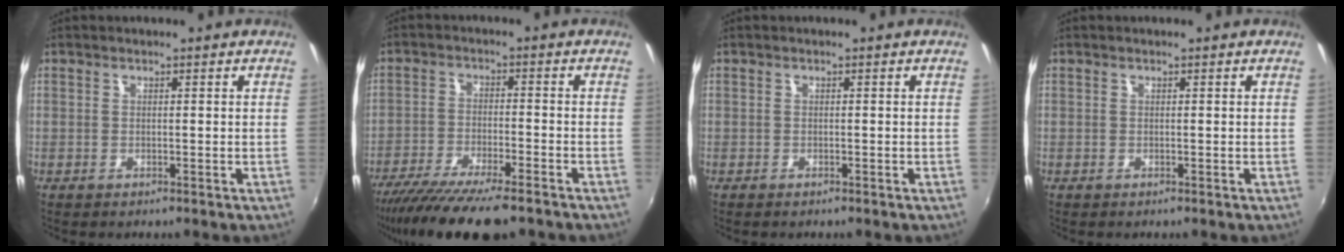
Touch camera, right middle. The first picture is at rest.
{"total": 14.6, "force": [-11.9, 1.7, 8.2], "torque": [-0.161, -0.047, -0.198]}
{"total": 0.8, "force": [-0.2, -0.8, -0.2], "torque": [0.007, -0.006, -0.006]}
{"total": 0.0}